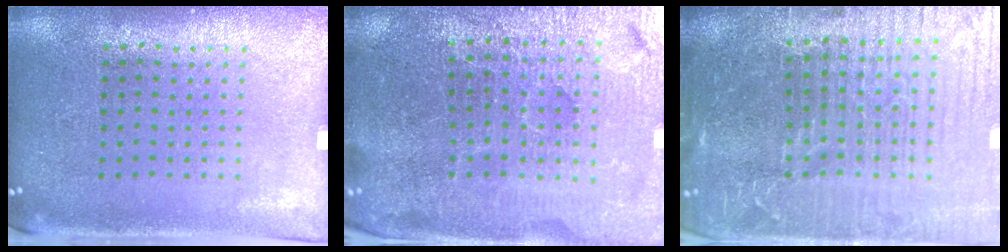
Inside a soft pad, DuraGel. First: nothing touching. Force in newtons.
{"total": 4.8, "press": 4.6, "slide": 1.3}
{"total": 6.4, "press": 5.6, "slide": 3.0}